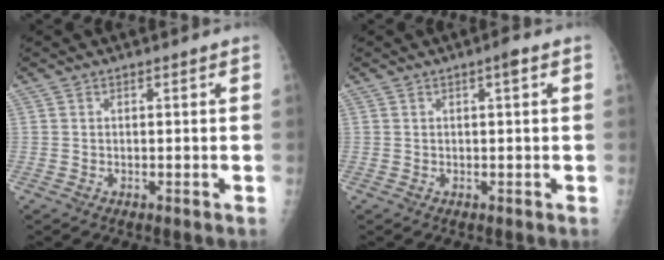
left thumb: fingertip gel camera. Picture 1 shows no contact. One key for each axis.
{"total": 1.6, "fx": 0.6, "fy": 0.2, "fz": 1.4, "tx": -0.027, "ty": 0.002, "tz": 0.006}